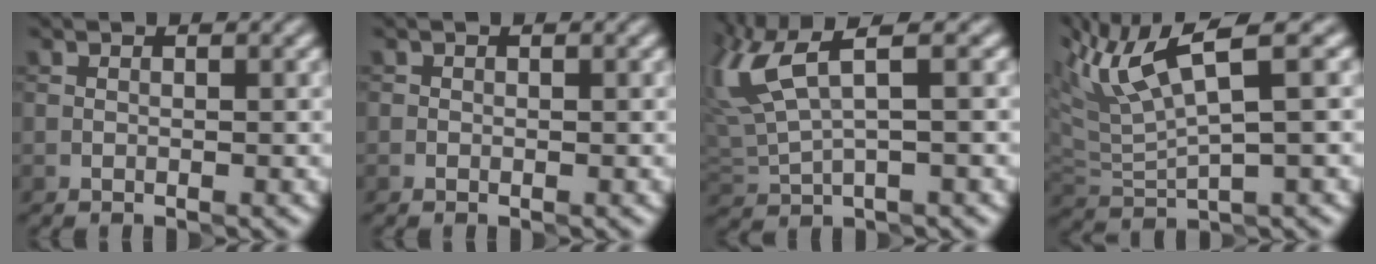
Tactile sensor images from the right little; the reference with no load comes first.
{"total": 0.0}
{"total": 6.6, "force": [2.7, 2.2, 5.6], "torque": [-0.144, 0.016, 0.053]}
{"total": 7.3, "force": [3.5, 1.3, 6.3], "torque": [-0.129, 0.020, 0.069]}